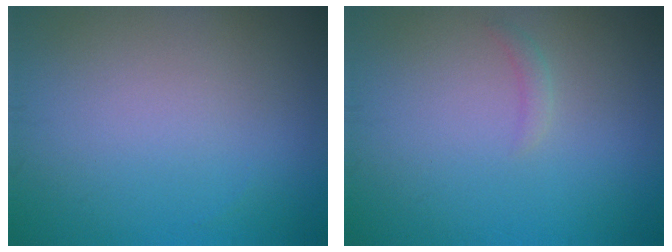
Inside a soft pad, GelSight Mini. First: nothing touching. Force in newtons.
{"total": 0.8, "press": 0.8, "slide": 0.1}